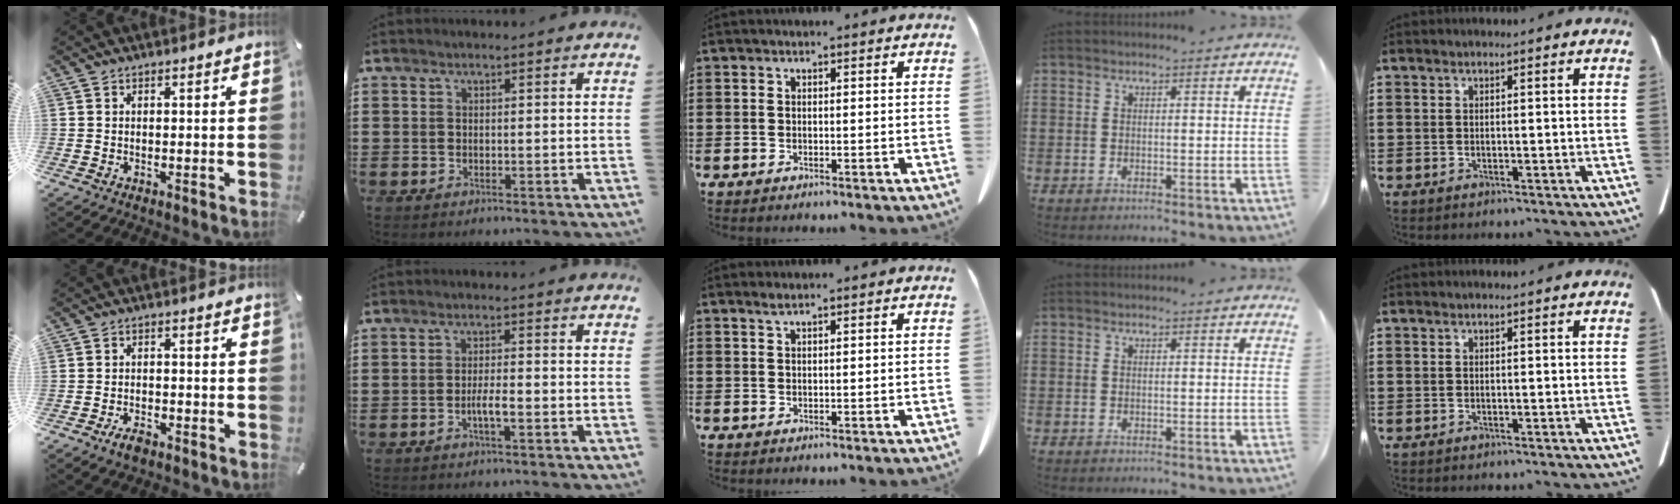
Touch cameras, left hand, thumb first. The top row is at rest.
{"thumb": {"total": 3.3, "force": [-2.4, 1.5, 1.7], "torque": [-0.033, 0.013, -0.047]}, "index": {"total": 3.0, "force": [-1.0, 0.5, 2.7], "torque": [-0.048, 0.002, -0.018]}, "middle": {"total": 1.1, "force": [0.7, 0.1, 0.8], "torque": [-0.017, 0.001, 0.013]}}